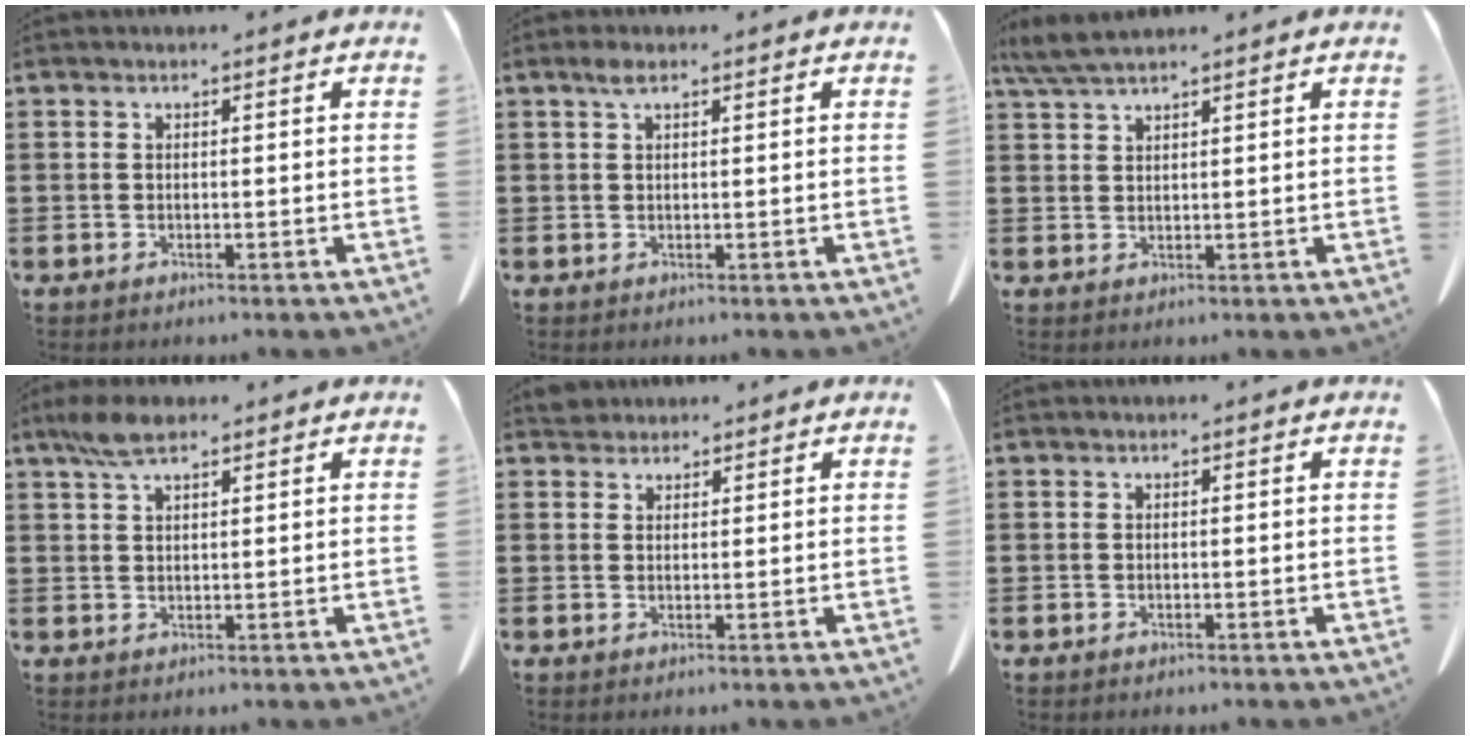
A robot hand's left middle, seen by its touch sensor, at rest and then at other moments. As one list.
[{"total": 1.6, "force": [0.8, 0.6, 1.3], "torque": [-0.030, 0.002, 0.014]}, {"total": 4.1, "force": [3.3, 0.4, 2.4], "torque": [-0.055, -0.003, 0.064]}, {"total": 4.7, "force": [3.0, 1.5, 3.3], "torque": [-0.073, 0.003, 0.057]}, {"total": 1.9, "force": [1.8, 0.7, 0.1], "torque": [0.000, -0.002, 0.036]}, {"total": 0.0}]